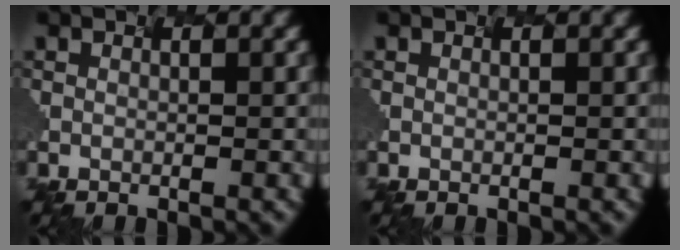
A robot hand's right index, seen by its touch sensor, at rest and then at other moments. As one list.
[{"total": 0.0}]